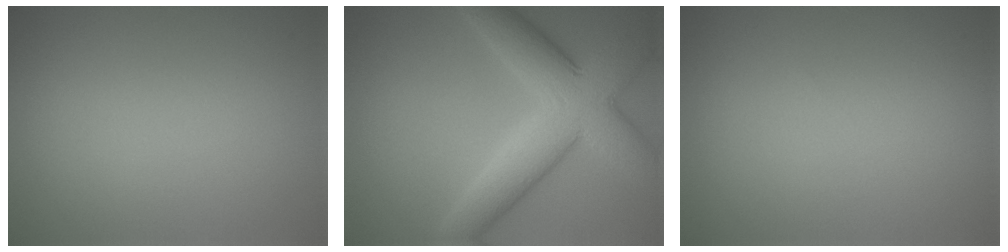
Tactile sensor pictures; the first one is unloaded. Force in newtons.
{"total": 8.4, "press": 8.4, "slide": 0.4}
{"total": 0.0}